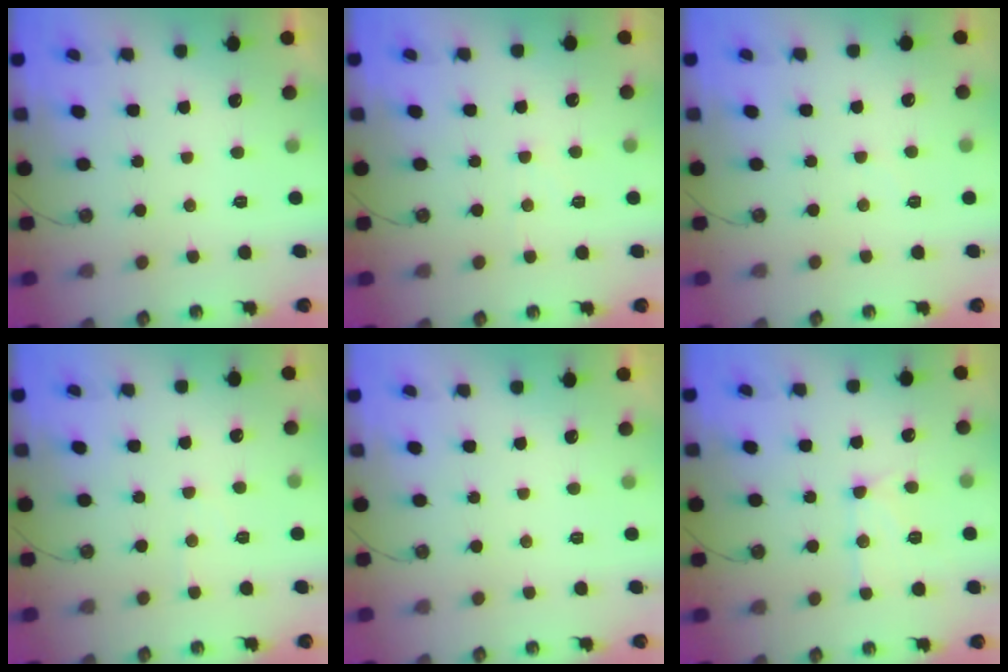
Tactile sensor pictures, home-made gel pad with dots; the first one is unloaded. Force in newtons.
{"total": 2.8, "press": 2.7, "slide": 0.4}
{"total": 4.1, "press": 4.1, "slide": 0.6}
{"total": 4.0, "press": 3.9, "slide": 0.6}
{"total": 0.0}
{"total": 11.9, "press": 11.9, "slide": 1.1}